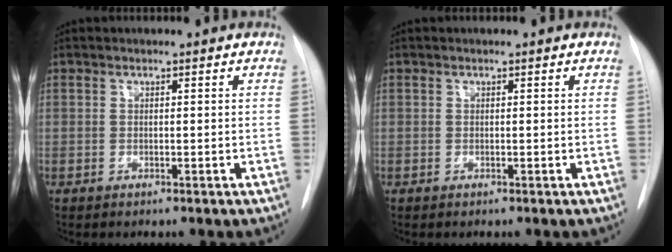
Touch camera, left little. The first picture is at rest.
{"total": 0.0}